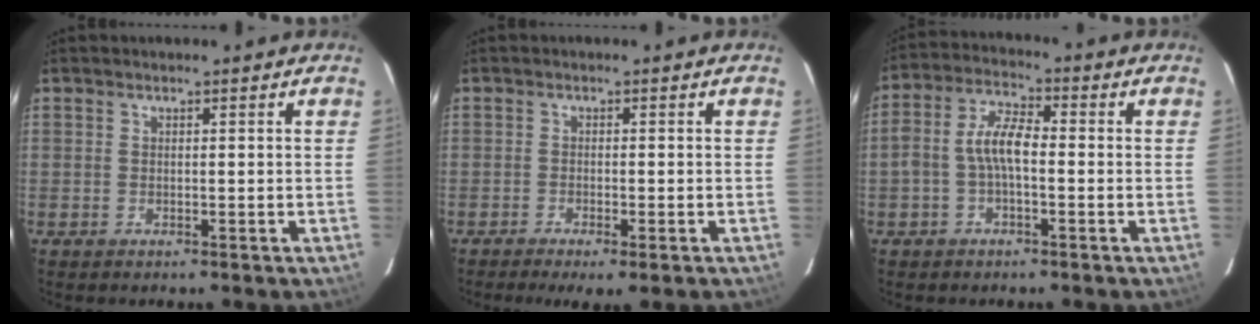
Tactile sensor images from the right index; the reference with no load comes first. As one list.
[{"total": 4.0, "force": [-2.7, 0.4, 2.9], "torque": [-0.064, -0.015, -0.045]}, {"total": 6.4, "force": [-1.2, 2.7, 5.7], "torque": [-0.122, 0.021, -0.024]}]